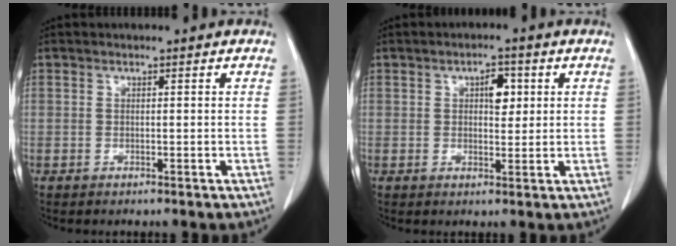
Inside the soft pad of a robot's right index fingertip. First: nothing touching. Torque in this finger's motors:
{"motor_torque": [0.08, 0.06, 0.02, 0.04]}